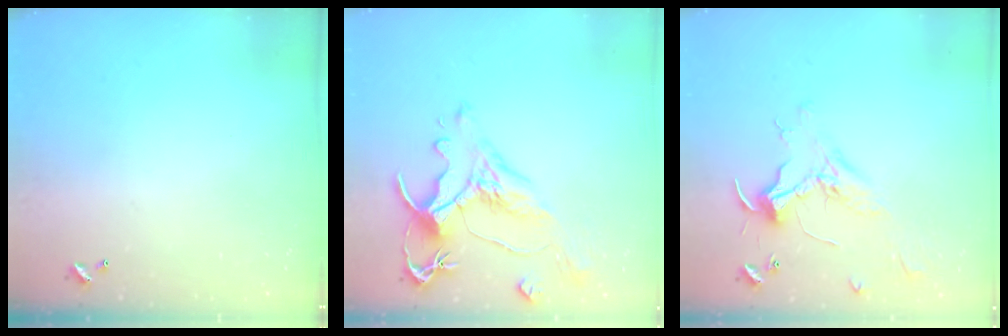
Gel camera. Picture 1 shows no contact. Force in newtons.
{"total": 1.5, "press": 0.3, "slide": 1.5}
{"total": 2.4, "press": 2.3, "slide": 0.7}